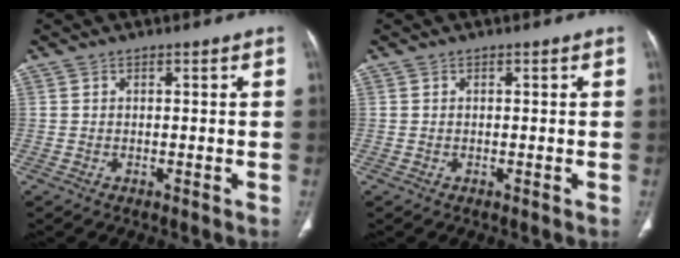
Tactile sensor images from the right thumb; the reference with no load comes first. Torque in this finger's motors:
{"motor_torque": [-0.24, 0.00, 0.28, 0.02, -0.02]}